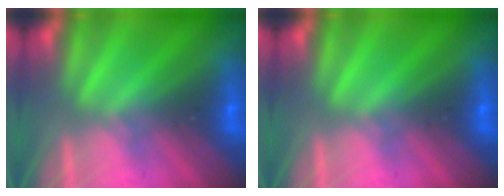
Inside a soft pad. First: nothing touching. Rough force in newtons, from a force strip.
{"total": 0.0}